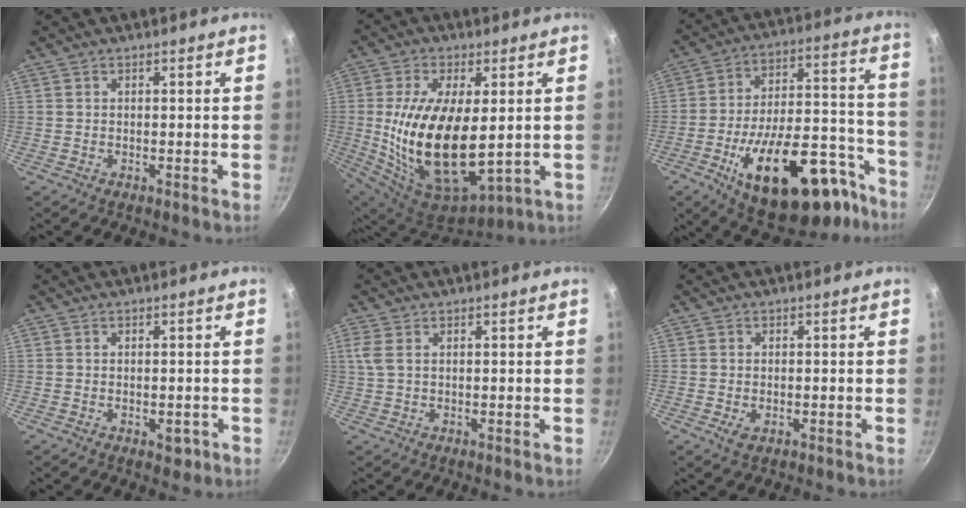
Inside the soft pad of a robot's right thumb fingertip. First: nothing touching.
{"total": 20.3, "force": [0.7, 10.0, 17.7], "torque": [-0.330, -0.018, 0.026]}
{"total": 29.0, "force": [-15.3, 13.5, 20.6], "torque": [-0.255, 0.088, -0.217]}
{"total": 2.5, "force": [-0.9, 1.6, 1.7], "torque": [-0.016, 0.003, -0.010]}
{"total": 2.7, "force": [0.7, 1.4, 2.1], "torque": [-0.050, 0.003, 0.016]}
{"total": 2.5, "force": [-0.7, 1.6, 1.9], "torque": [-0.034, -0.005, -0.012]}